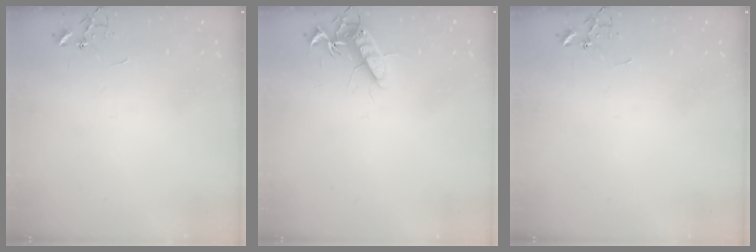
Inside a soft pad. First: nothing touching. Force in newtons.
{"total": 11.1, "press": 11.1, "slide": 0.3}
{"total": 0.0}